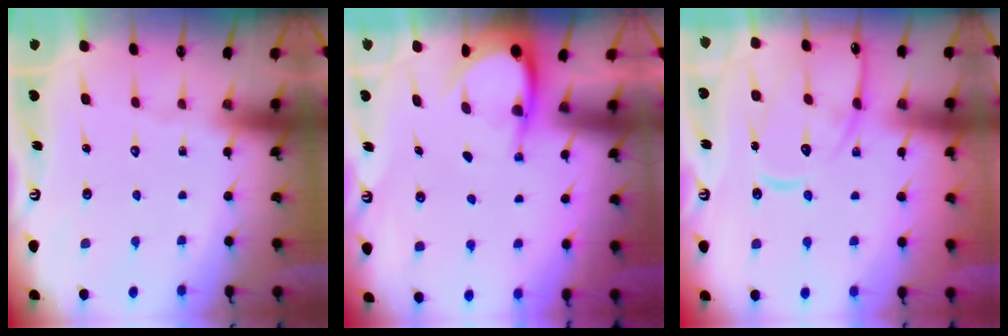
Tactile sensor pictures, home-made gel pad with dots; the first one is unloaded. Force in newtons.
{"total": 4.2, "press": 4.2, "slide": 0.3}
{"total": 14.1, "press": 14.1, "slide": 1.1}